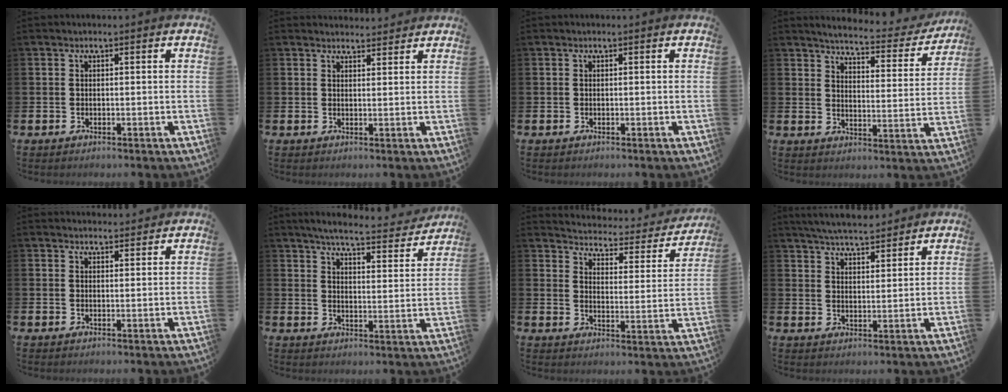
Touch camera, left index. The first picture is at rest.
{"total": 2.4, "force": [2.4, 0.5, -0.1], "torque": [0.009, -0.017, 0.041]}
{"total": 0.0}
{"total": 4.8, "force": [4.6, 0.6, 1.5], "torque": [-0.044, -0.035, 0.071]}
{"total": 2.1, "force": [2.1, 0.4, 0.0], "torque": [0.008, -0.013, 0.035]}
{"total": 5.8, "force": [5.4, 0.5, 1.9], "torque": [-0.050, -0.036, 0.090]}
{"total": 4.1, "force": [4.0, 1.0, 0.6], "torque": [-0.030, -0.042, 0.059]}
{"total": 5.6, "force": [5.4, 0.6, 0.9], "torque": [-0.029, -0.028, 0.097]}